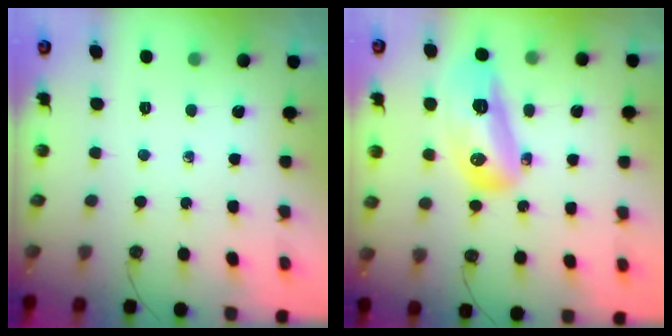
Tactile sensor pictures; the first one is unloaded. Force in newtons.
{"total": 15.2, "press": 15.1, "slide": 2.0}